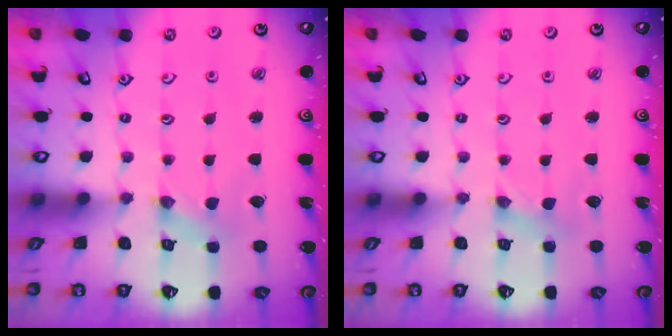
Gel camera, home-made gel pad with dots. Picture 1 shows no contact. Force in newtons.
{"total": 1.2, "press": 1.1, "slide": 0.2}